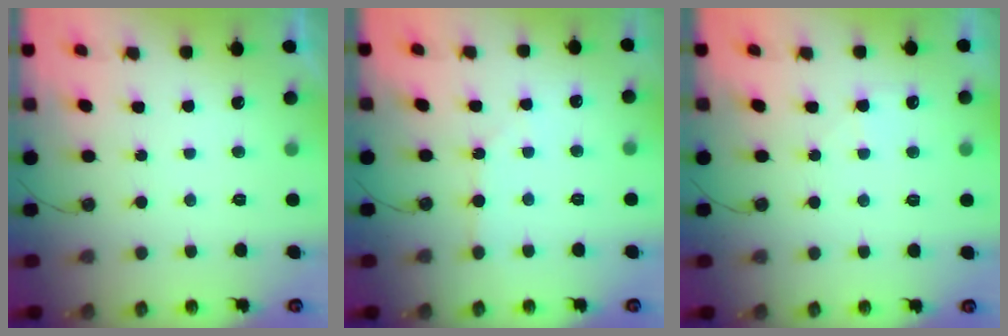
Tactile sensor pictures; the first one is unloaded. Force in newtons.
{"total": 2.9, "press": 2.8, "slide": 0.4}
{"total": 4.3, "press": 4.3, "slide": 0.5}